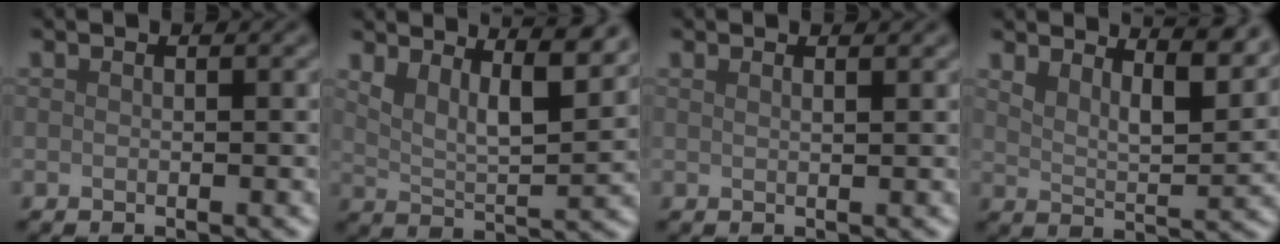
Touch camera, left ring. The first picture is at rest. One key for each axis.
{"total": 6.2, "fx": 4.2, "fy": 1.7, "fz": 4.3, "tx": -0.080, "ty": 0.000, "tz": 0.072}
{"total": 1.5, "fx": 1.1, "fy": 0.6, "fz": 0.9, "tx": -0.008, "ty": 0.002, "tz": 0.004}
{"total": 6.3, "fx": 4.7, "fy": 1.9, "fz": 3.9, "tx": -0.057, "ty": 0.002, "tz": 0.061}